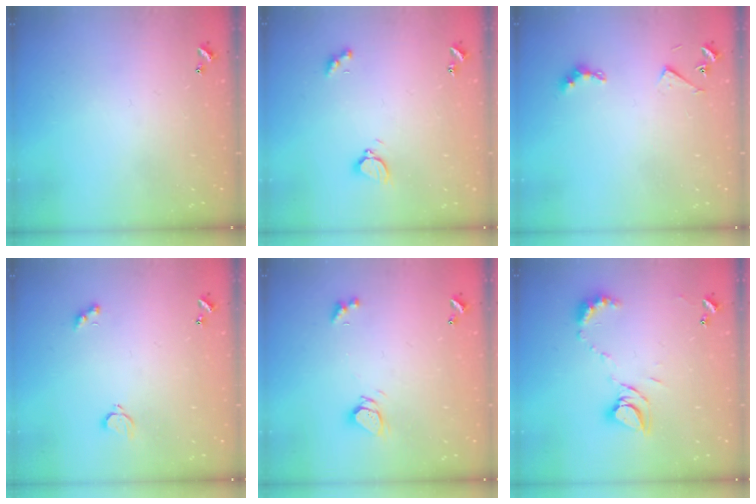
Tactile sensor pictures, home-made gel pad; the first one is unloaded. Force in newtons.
{"total": 2.8, "press": 2.8, "slide": 0.5}
{"total": 4.2, "press": 4.2, "slide": 0.6}
{"total": 2.1, "press": 2.0, "slide": 0.5}
{"total": 2.9, "press": 2.9, "slide": 0.2}
{"total": 9.0, "press": 9.0, "slide": 0.9}